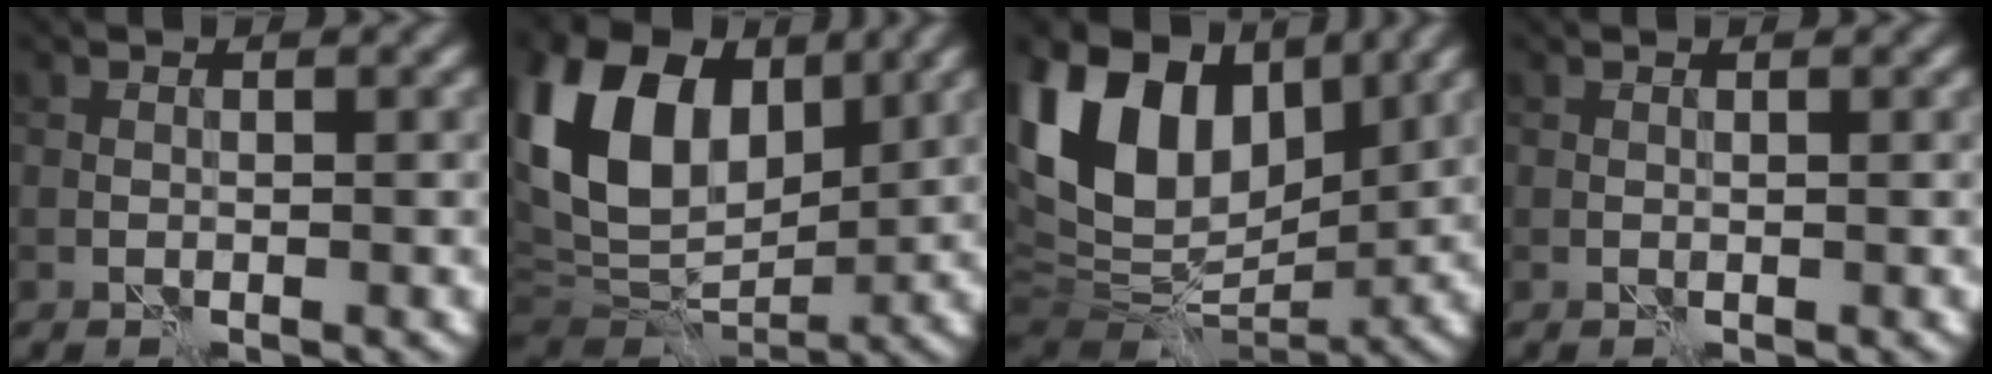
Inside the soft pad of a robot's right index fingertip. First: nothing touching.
{"total": 13.9, "force": [3.8, 9.1, 9.8], "torque": [-0.217, 0.018, 0.061]}
{"total": 13.9, "force": [4.9, 8.9, 9.4], "torque": [-0.191, 0.016, 0.088]}
{"total": 0.0}